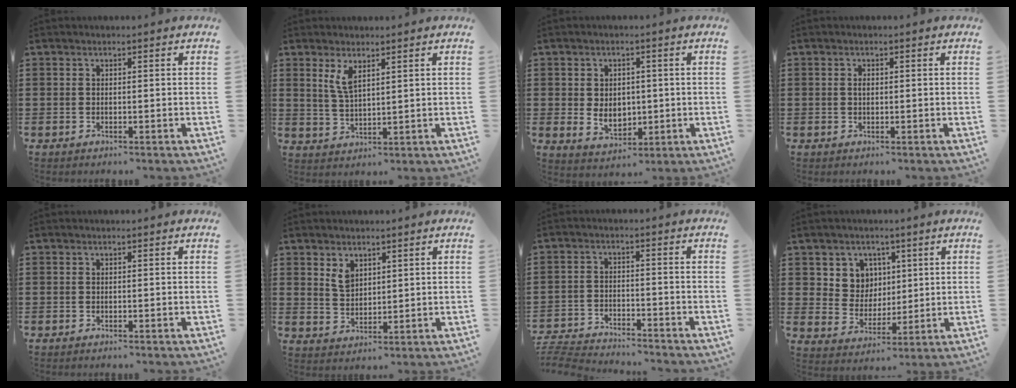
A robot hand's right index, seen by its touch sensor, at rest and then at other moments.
{"total": 3.7, "force": [2.1, 1.2, 2.8], "torque": [-0.062, 0.003, 0.038]}
{"total": 4.2, "force": [-0.1, 3.2, 2.7], "torque": [-0.045, 0.000, -0.005]}
{"total": 0.9, "force": [0.1, 0.4, 0.8], "torque": [-0.016, 0.000, 0.001]}
{"total": 0.0}
{"total": 3.2, "force": [2.1, 2.0, 1.5], "torque": [-0.036, 0.005, 0.040]}
{"total": 4.6, "force": [-4.6, 0.1, 0.4], "torque": [-0.030, -0.005, -0.102]}
{"total": 6.0, "force": [2.9, 5.2, 0.7], "torque": [-0.039, 0.001, 0.052]}